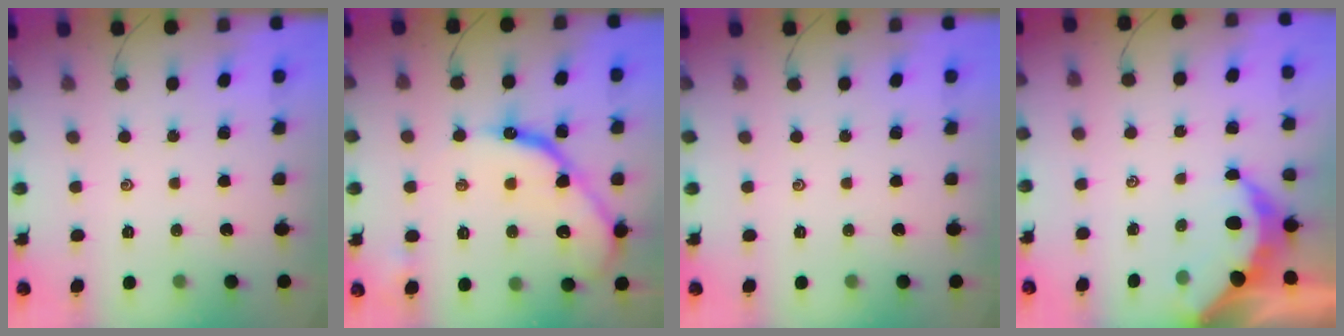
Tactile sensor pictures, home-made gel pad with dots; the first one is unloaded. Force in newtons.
{"total": 15.1, "press": 15.0, "slide": 1.5}
{"total": 0.0}
{"total": 6.1, "press": 6.1, "slide": 0.1}